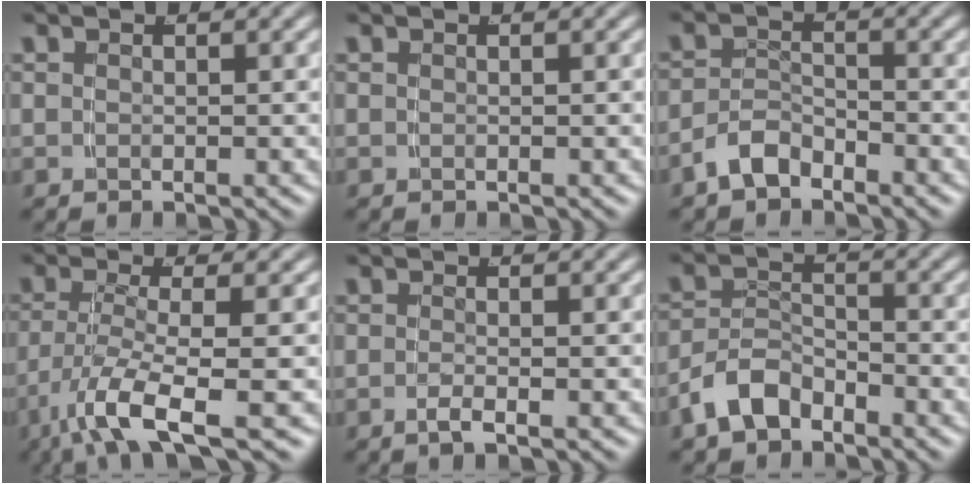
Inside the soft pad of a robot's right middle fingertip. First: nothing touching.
{"total": 0.0}
{"total": 3.0, "force": [-2.5, 1.3, 1.2], "torque": [-0.014, 0.001, -0.048]}
{"total": 5.9, "force": [-3.2, 1.3, 4.8], "torque": [-0.096, -0.027, -0.040]}
{"total": 1.3, "force": [-0.8, -0.3, 0.9], "torque": [-0.021, -0.002, -0.015]}
{"total": 3.8, "force": [-2.8, 2.0, 1.6], "torque": [-0.023, 0.003, -0.054]}